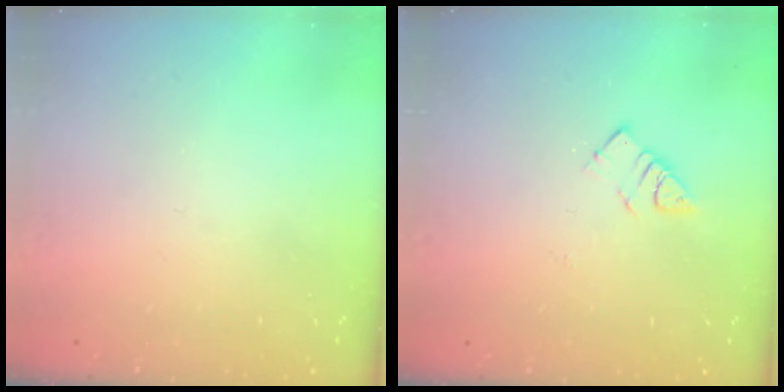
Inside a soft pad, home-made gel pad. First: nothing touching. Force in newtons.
{"total": 4.6, "press": 4.6, "slide": 0.2}